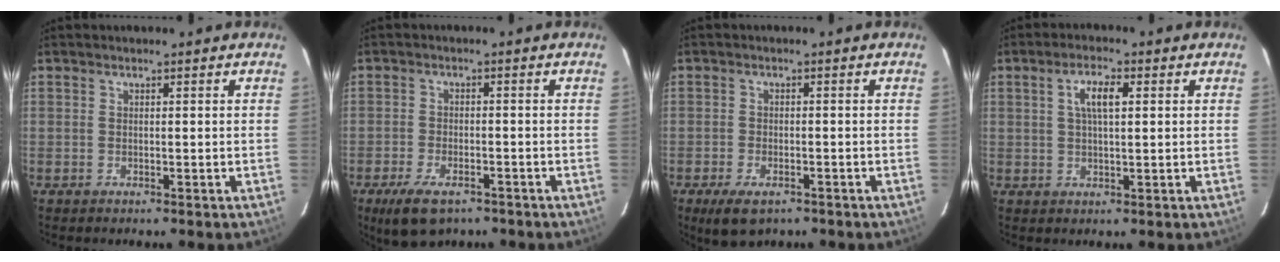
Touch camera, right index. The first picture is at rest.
{"total": 8.3, "force": [-5.7, 3.8, 4.7], "torque": [-0.111, -0.017, -0.094]}
{"total": 6.1, "force": [-4.0, 2.9, 3.5], "torque": [-0.079, -0.019, -0.067]}
{"total": 4.7, "force": [1.4, 1.5, 4.2], "torque": [-0.078, 0.010, 0.026]}